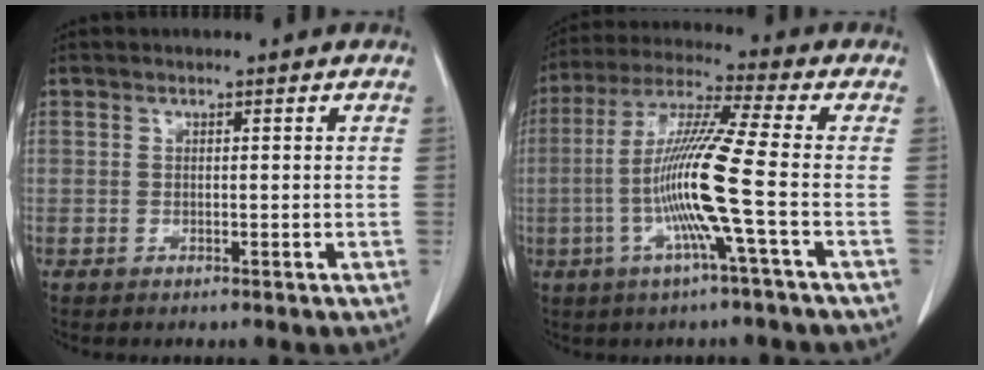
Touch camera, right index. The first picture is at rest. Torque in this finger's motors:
{"motor_torque": [2.07, -0.07, 1.05, 0.21]}